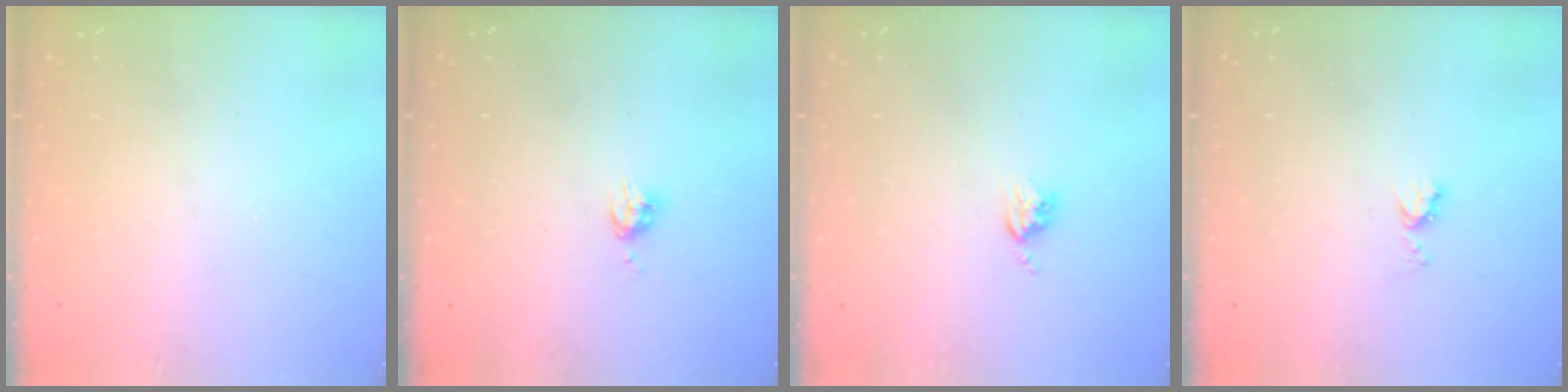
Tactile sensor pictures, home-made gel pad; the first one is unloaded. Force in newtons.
{"total": 4.0, "press": 3.9, "slide": 0.6}
{"total": 3.9, "press": 3.9, "slide": 0.5}
{"total": 5.1, "press": 5.1, "slide": 0.5}